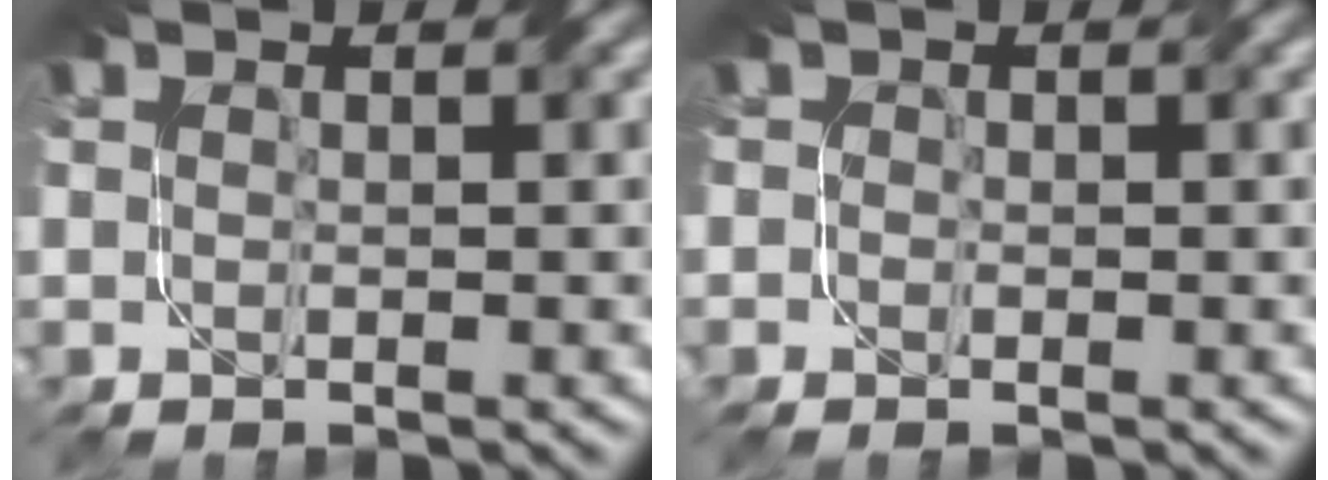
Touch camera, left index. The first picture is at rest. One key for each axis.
{"total": 0.5, "fx": -0.3, "fy": 0.4, "fz": -0.2, "tx": 0.008, "ty": -0.006, "tz": -0.016}